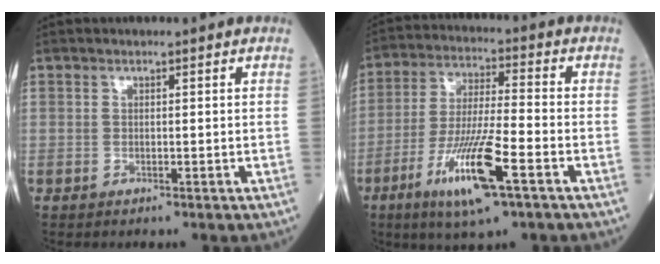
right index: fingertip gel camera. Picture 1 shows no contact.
{"total": 12.9, "force": [-6.0, 1.1, 11.4], "torque": [-0.222, -0.021, -0.108]}